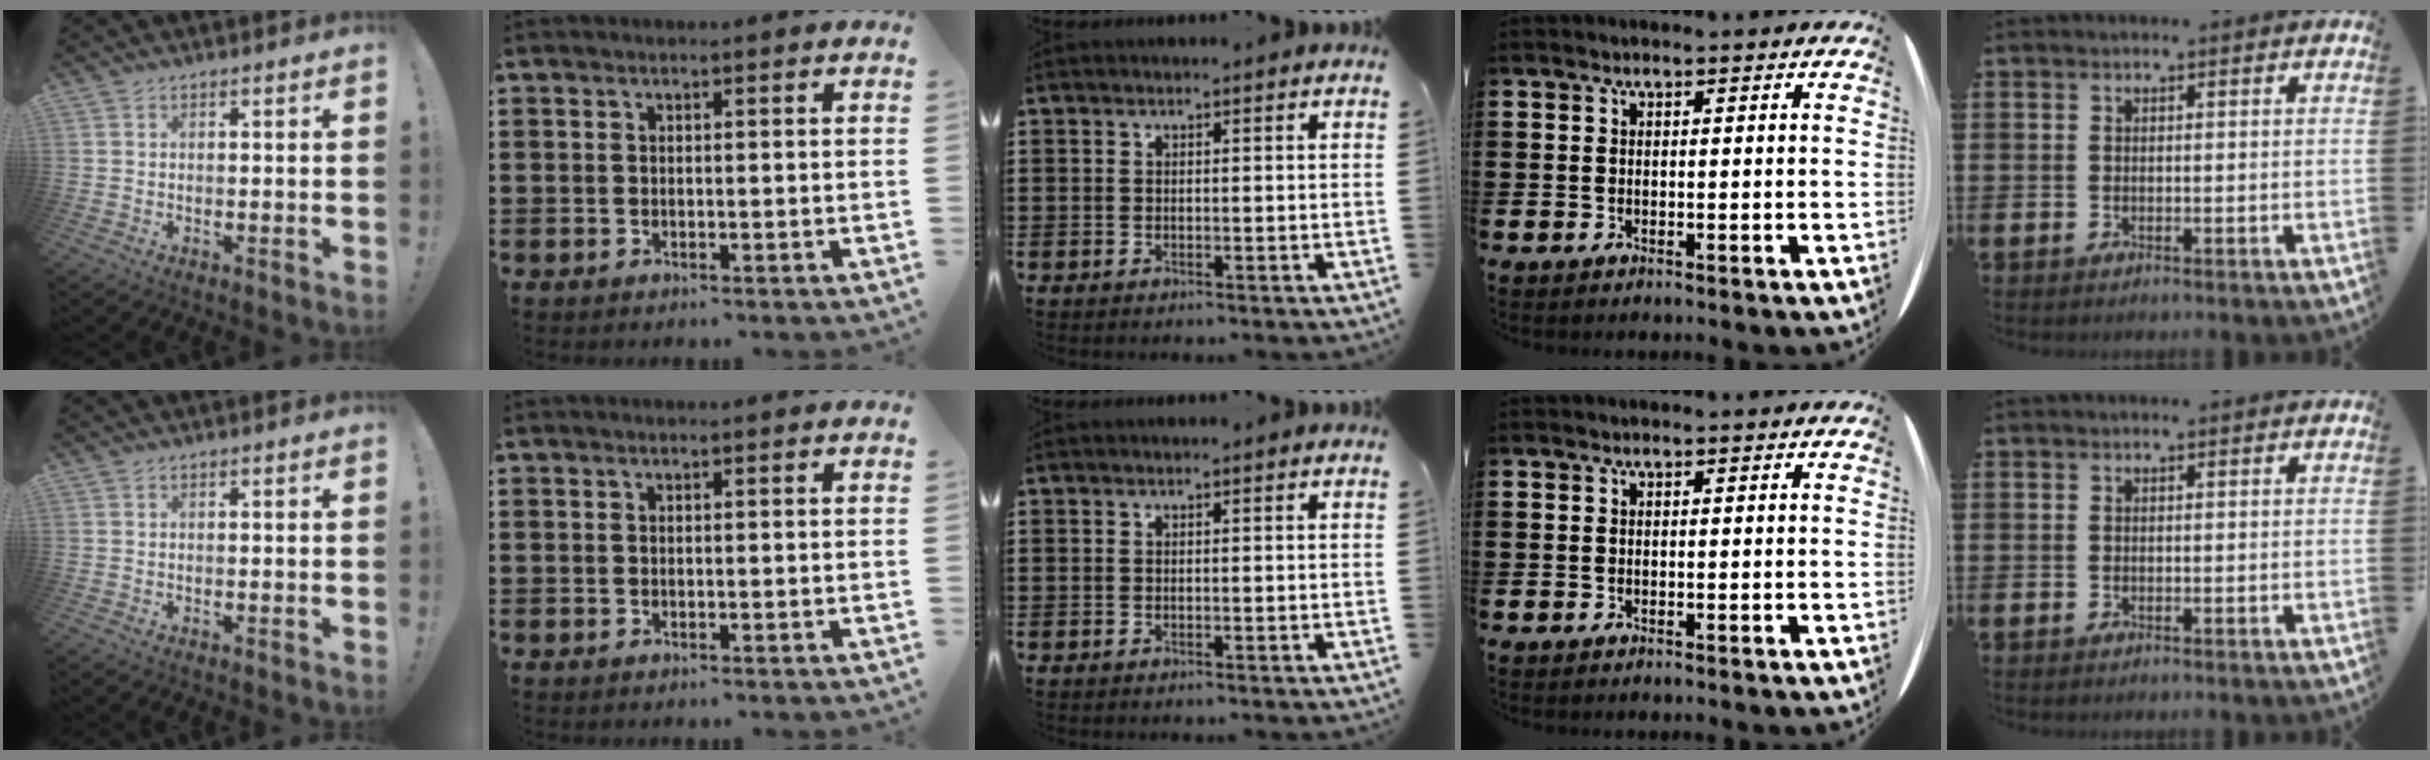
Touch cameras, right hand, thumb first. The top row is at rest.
{}